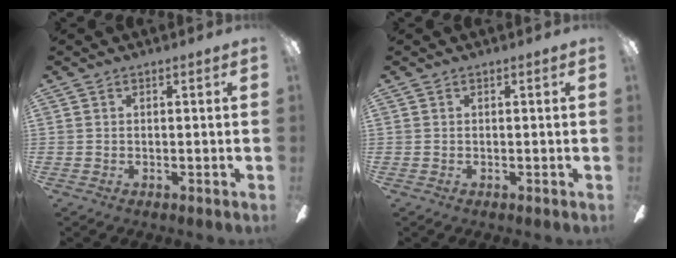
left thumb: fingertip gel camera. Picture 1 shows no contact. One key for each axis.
{"total": 0.0}